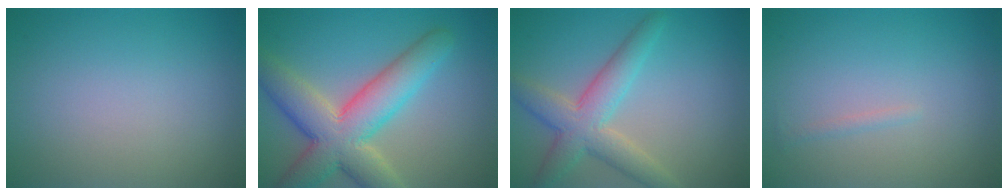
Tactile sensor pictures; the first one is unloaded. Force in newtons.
{"total": 8.8, "press": 8.8, "slide": 0.4}
{"total": 5.1, "press": 5.1, "slide": 0.3}
{"total": 0.6, "press": 0.6, "slide": 0.0}